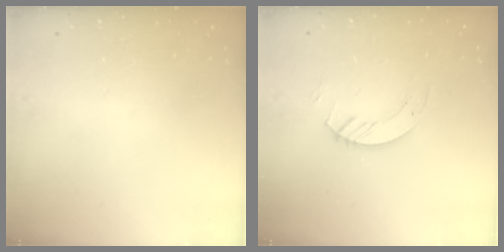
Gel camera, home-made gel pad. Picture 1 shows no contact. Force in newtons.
{"total": 4.0, "press": 4.0, "slide": 0.3}